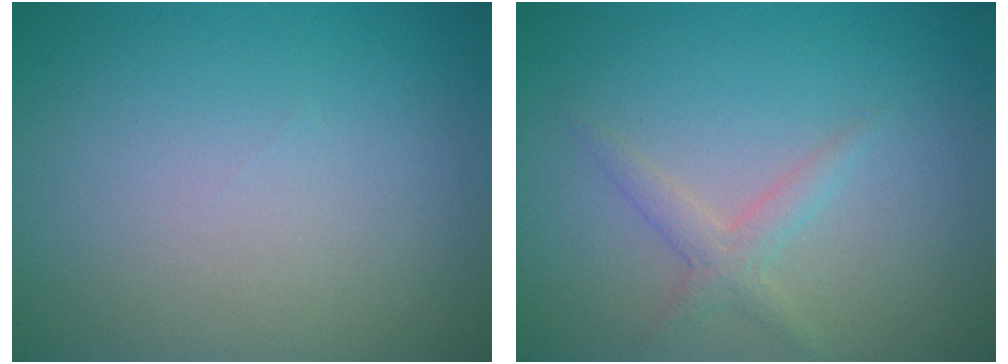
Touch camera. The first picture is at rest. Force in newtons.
{"total": 1.8, "press": 1.8, "slide": 0.1}